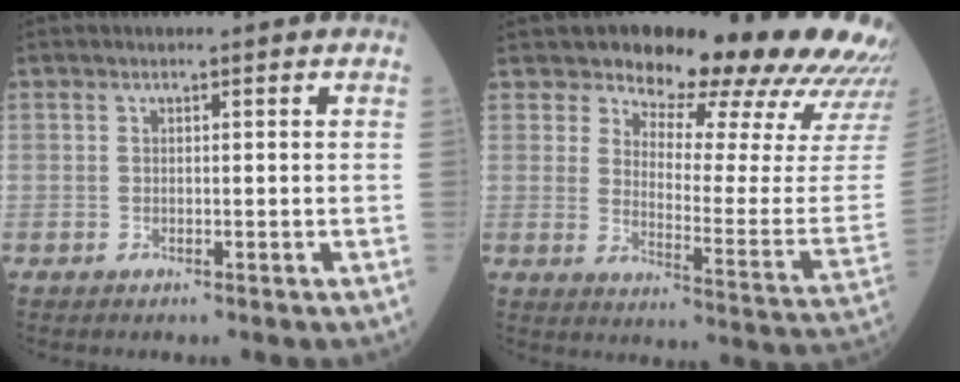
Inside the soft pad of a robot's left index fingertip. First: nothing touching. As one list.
[{"total": 23.0, "force": [21.2, 3.8, 8.1], "torque": [-0.107, -0.107, 0.240]}]